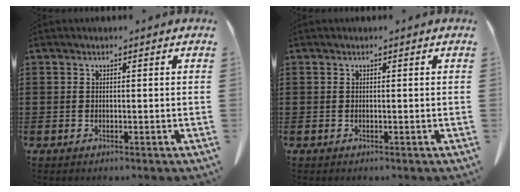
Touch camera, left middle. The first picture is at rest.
{"total": 0.0}